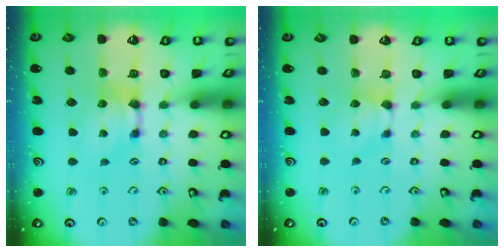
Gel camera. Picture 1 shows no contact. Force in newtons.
{"total": 1.6, "press": 1.4, "slide": 0.7}